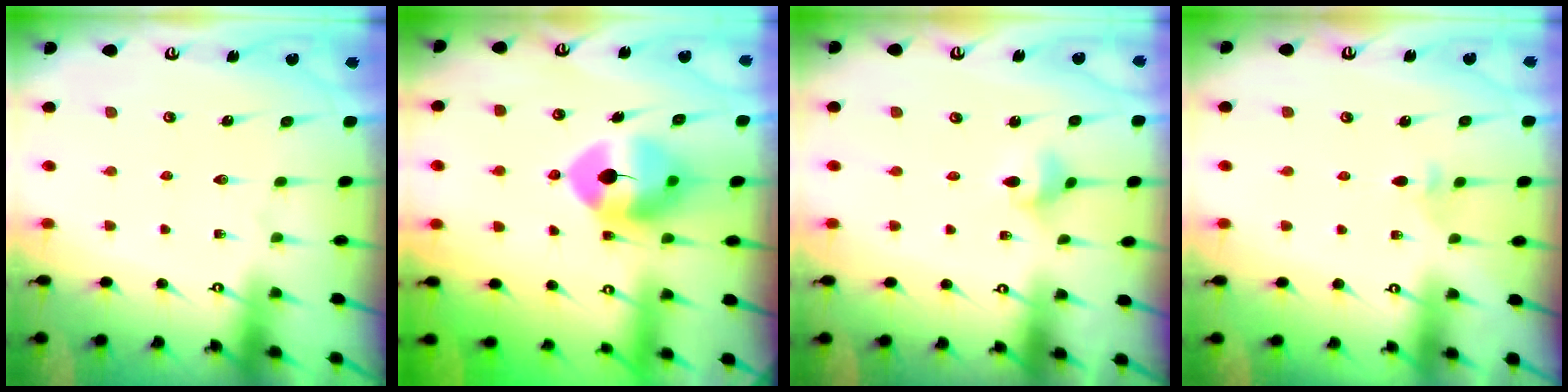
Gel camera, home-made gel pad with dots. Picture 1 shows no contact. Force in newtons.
{"total": 9.8, "press": 9.7, "slide": 1.5}
{"total": 3.0, "press": 2.9, "slide": 0.6}
{"total": 3.4, "press": 3.3, "slide": 0.9}